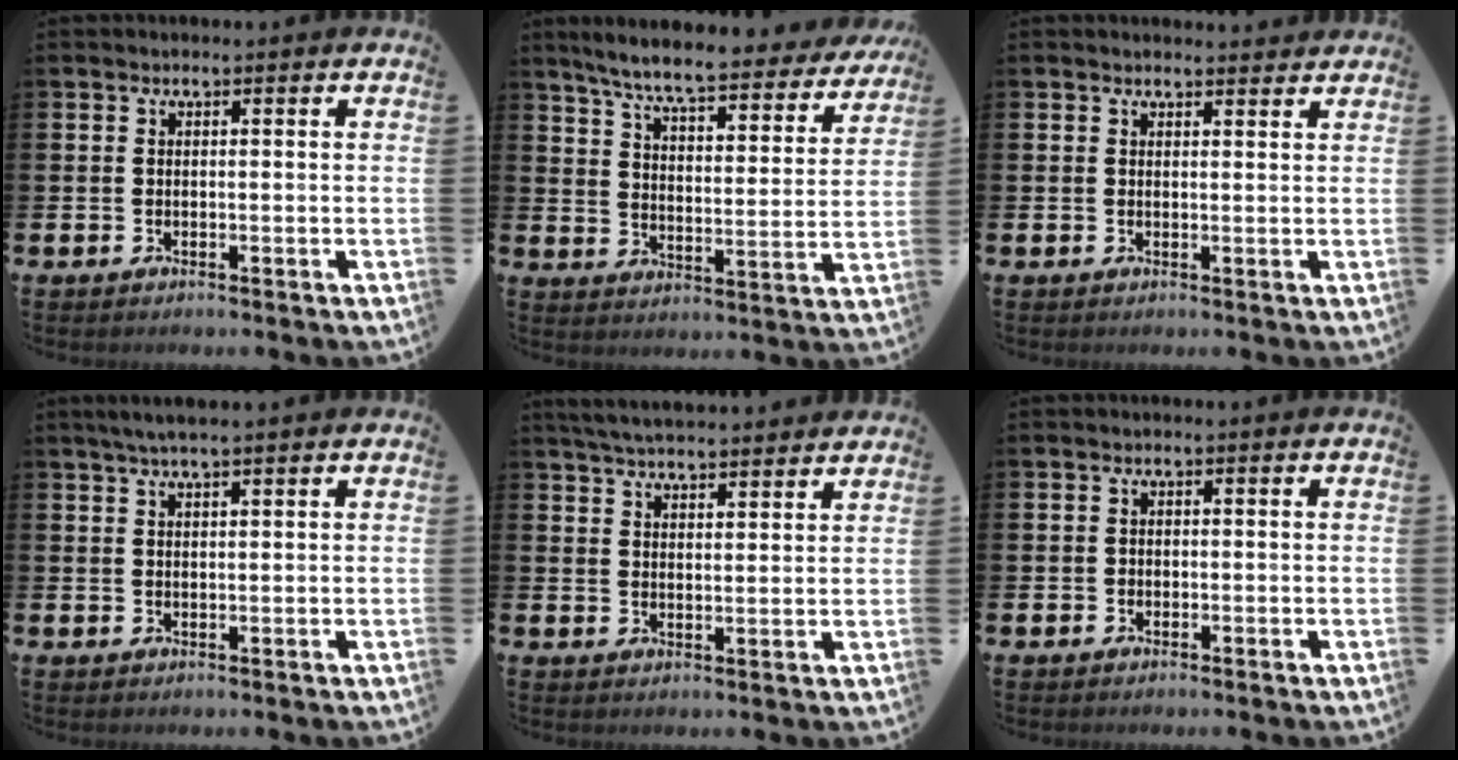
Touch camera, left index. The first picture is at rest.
{"total": 7.1, "force": [6.4, 0.5, 3.0], "torque": [-0.076, -0.049, 0.103]}
{"total": 1.5, "force": [1.4, 0.2, -0.1], "torque": [0.013, -0.008, 0.024]}
{"total": 2.7, "force": [2.2, 0.3, 1.7], "torque": [-0.028, -0.001, 0.037]}
{"total": 4.9, "force": [4.9, 0.1, 0.7], "torque": [-0.028, -0.024, 0.089]}
{"total": 0.6, "force": [-0.1, 0.5, 0.1], "torque": [-0.006, 0.007, -0.003]}